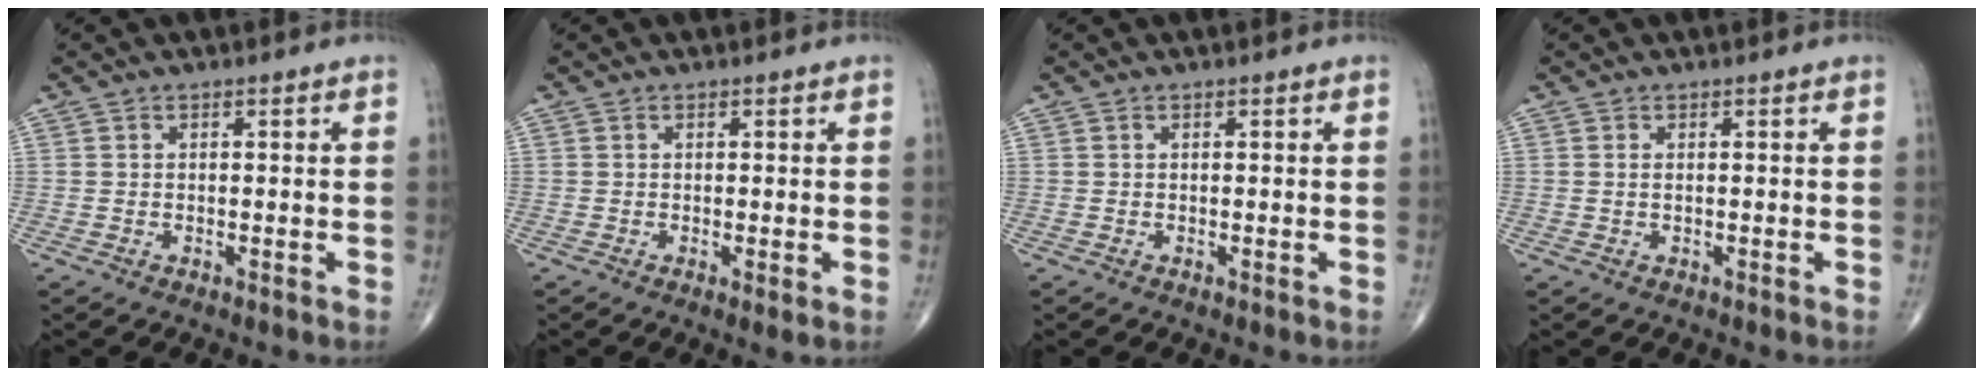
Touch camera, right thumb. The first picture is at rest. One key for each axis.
{"total": 1.4, "fx": -0.1, "fy": 0.2, "fz": 1.4, "tx": -0.024, "ty": -0.006, "tz": -0.002}
{"total": 0.0}
{"total": 0.6, "fx": 0.1, "fy": 0.2, "fz": 0.5, "tx": -0.018, "ty": 0.001, "tz": 0.005}